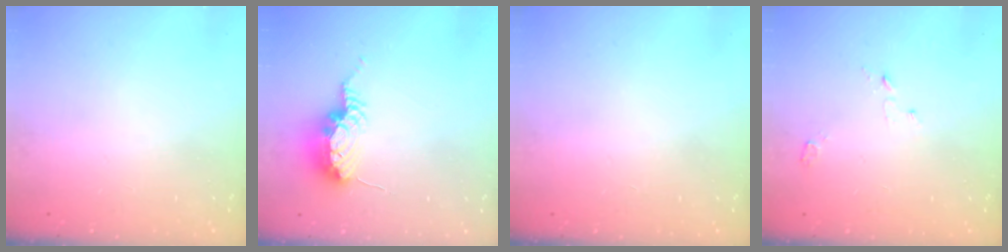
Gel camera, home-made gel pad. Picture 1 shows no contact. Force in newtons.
{"total": 14.9, "press": 10.6, "slide": 10.4}
{"total": 1.2, "press": 1.2, "slide": 0.2}
{"total": 3.1, "press": 3.1, "slide": 0.3}